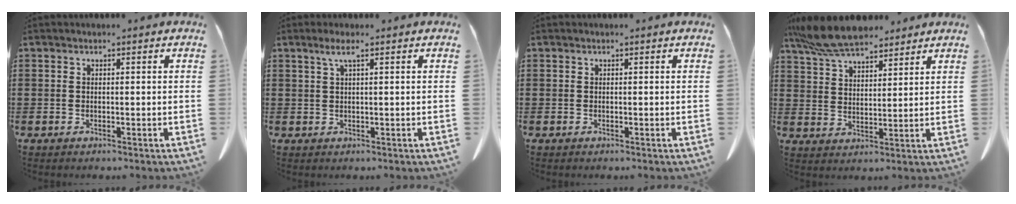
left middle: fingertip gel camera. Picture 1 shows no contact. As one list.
[{"total": 2.2, "force": [1.0, 0.1, 1.9], "torque": [-0.042, -0.001, 0.018]}, {"total": 0.0}, {"total": 9.0, "force": [7.8, 2.4, 3.9], "torque": [-0.100, -0.017, 0.148]}]